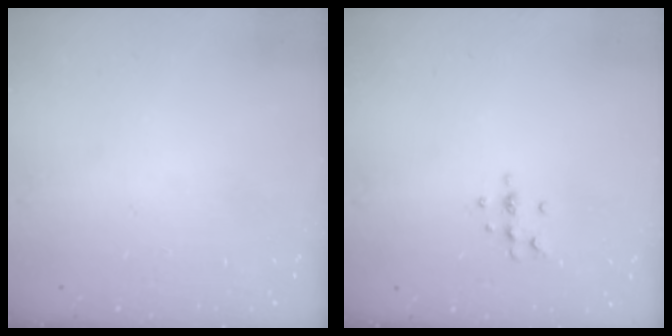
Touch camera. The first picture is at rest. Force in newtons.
{"total": 5.4, "press": 5.2, "slide": 1.4}